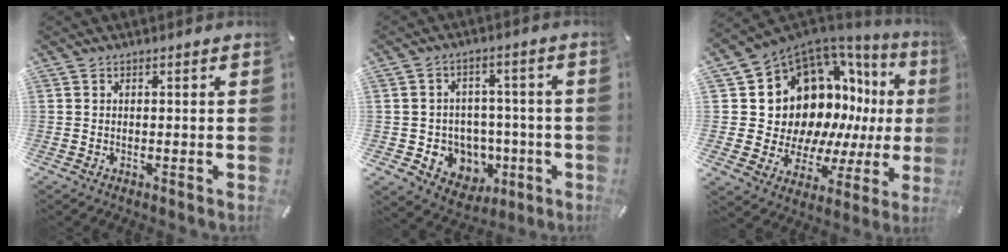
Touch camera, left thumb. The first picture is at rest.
{"total": 8.6, "force": [-0.7, 8.4, 1.7], "torque": [-0.029, -0.001, 0.004]}
{"total": 18.5, "force": [5.7, 14.6, 9.8], "torque": [-0.163, -0.076, 0.145]}